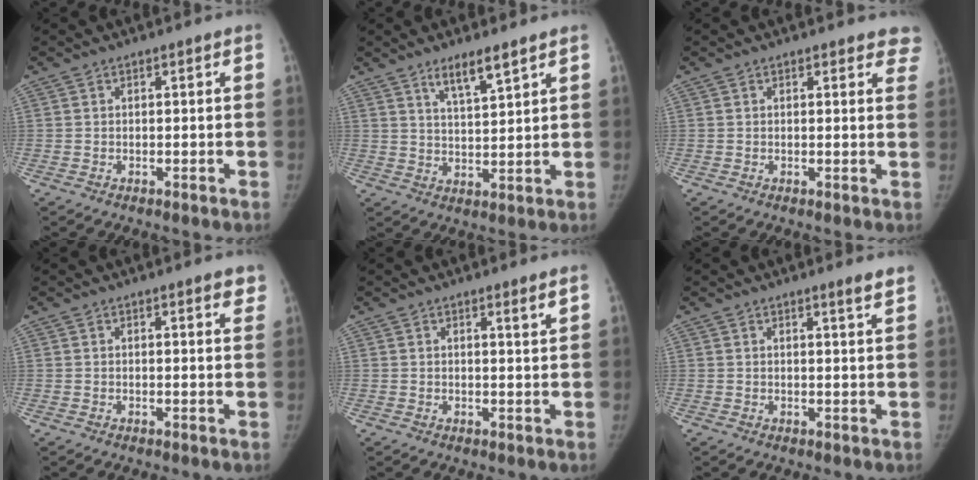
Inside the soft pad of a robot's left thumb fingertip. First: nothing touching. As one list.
[{"total": 6.0, "force": [4.2, 1.1, 4.2], "torque": [-0.069, -0.031, 0.077]}, {"total": 4.7, "force": [4.1, 1.8, 1.4], "torque": [0.021, -0.017, 0.027]}, {"total": 2.8, "force": [2.0, 0.8, 1.9], "torque": [-0.007, -0.006, 0.019]}, {"total": 2.0, "force": [1.4, -0.1, 1.5], "torque": [-0.021, -0.013, 0.021]}, {"total": 2.5, "force": [2.0, -0.1, 1.5], "torque": [-0.019, -0.016, 0.028]}]